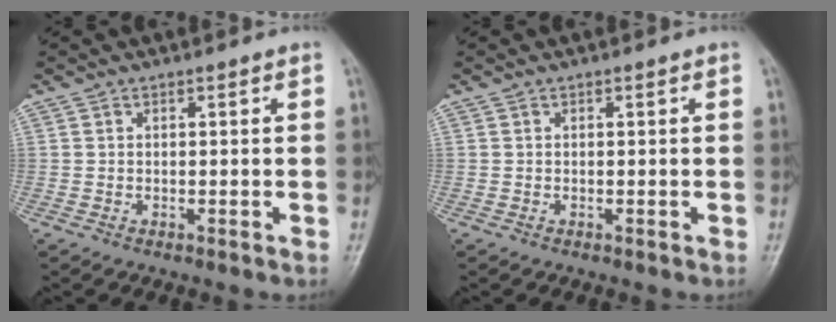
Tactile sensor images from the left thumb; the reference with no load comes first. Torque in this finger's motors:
{"motor_torque": [-0.14, 0.14, -0.09, -0.13, 0.00]}